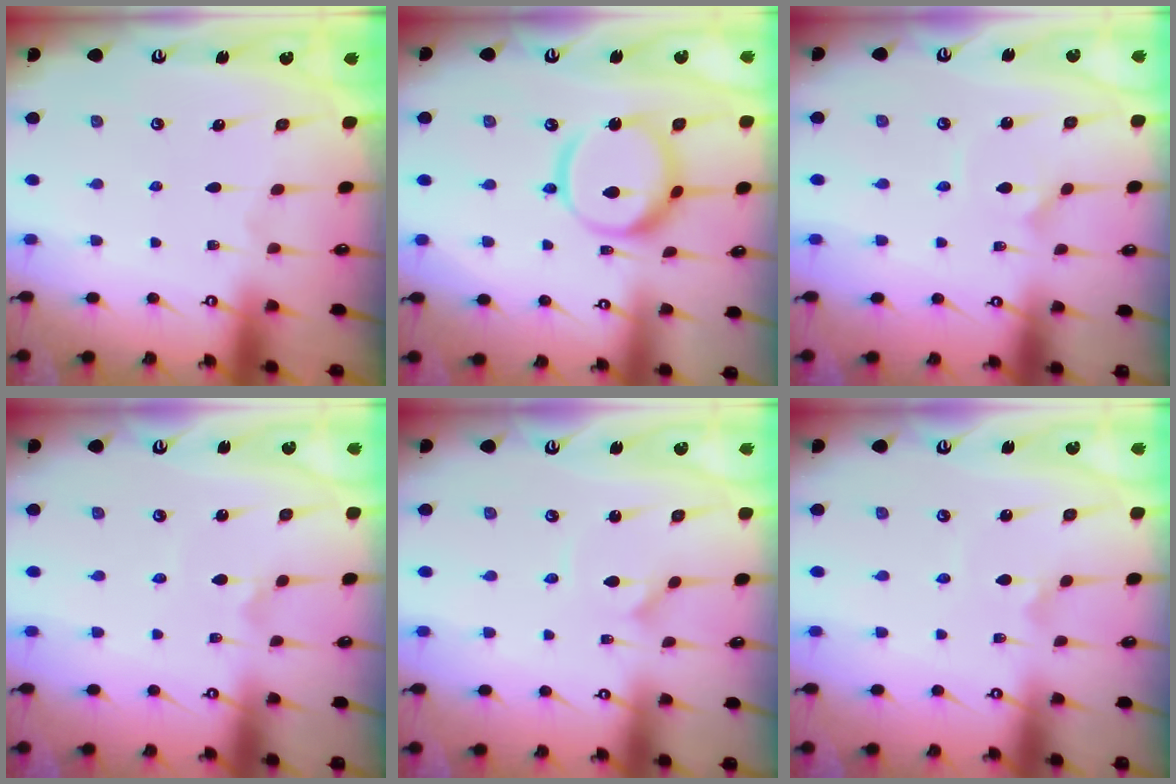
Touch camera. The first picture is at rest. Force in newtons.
{"total": 13.4, "press": 13.3, "slide": 1.4}
{"total": 2.2, "press": 2.2, "slide": 0.4}
{"total": 1.8, "press": 1.7, "slide": 0.4}
{"total": 1.0, "press": 1.0, "slide": 0.2}
{"total": 2.4, "press": 2.4, "slide": 0.5}